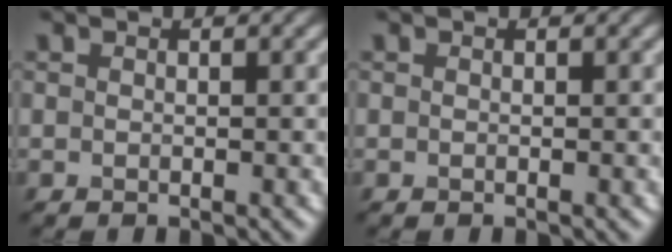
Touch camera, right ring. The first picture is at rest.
{"total": 0.0}